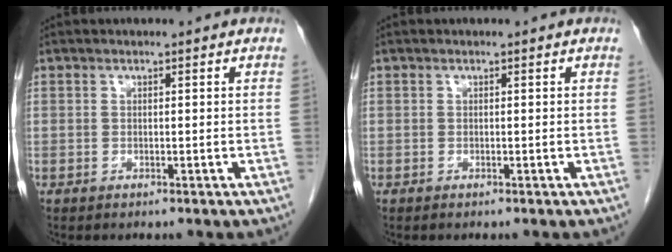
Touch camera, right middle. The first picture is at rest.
{"total": 0.0}